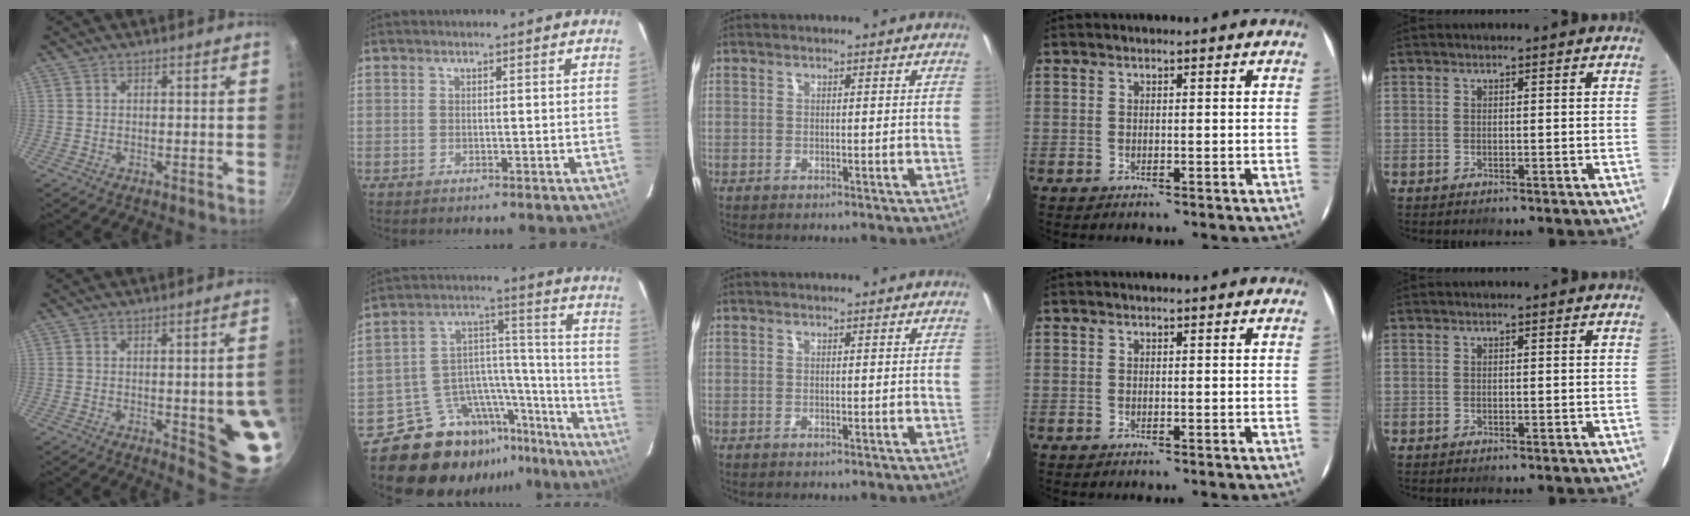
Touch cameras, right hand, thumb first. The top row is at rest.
{"thumb": {"total": 12.2, "force": [-2.0, 3.4, 11.5], "torque": [-0.105, 0.005, -0.019]}, "index": {"total": 19.1, "force": [-16.6, 8.6, 4.1], "torque": [-0.061, 0.074, -0.246]}}